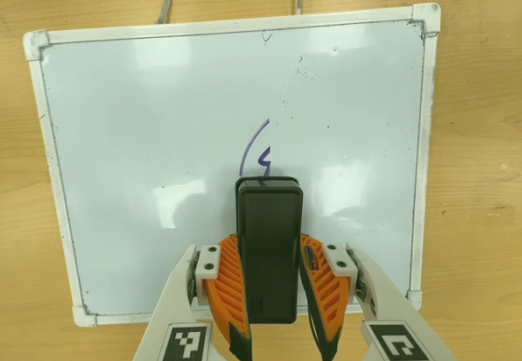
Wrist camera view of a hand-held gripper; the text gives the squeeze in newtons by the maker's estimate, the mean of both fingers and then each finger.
{"total": 7.0, "left": 5.5, "right": 8.5}